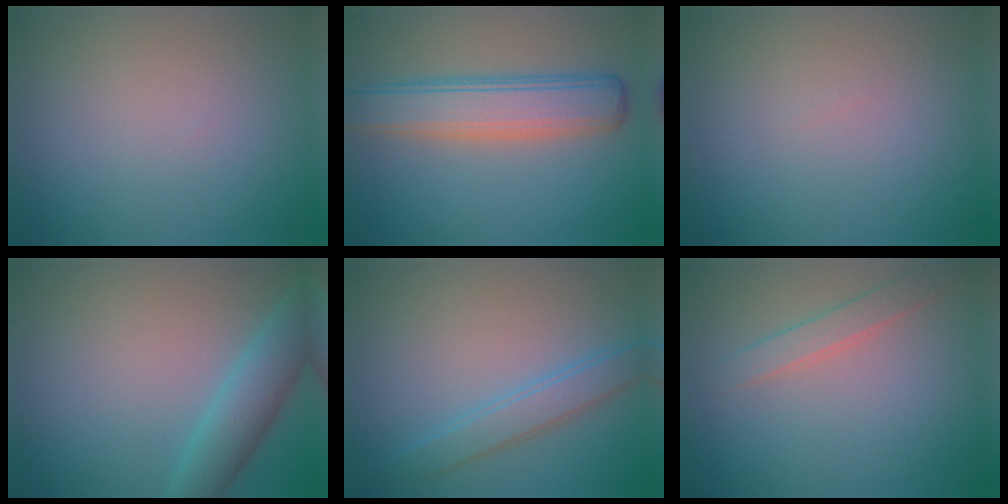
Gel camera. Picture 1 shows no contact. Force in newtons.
{"total": 5.9, "press": 5.9, "slide": 0.4}
{"total": 0.0}
{"total": 4.2, "press": 4.2, "slide": 0.1}
{"total": 2.8, "press": 2.8, "slide": 0.1}
{"total": 2.0, "press": 2.0, "slide": 0.0}